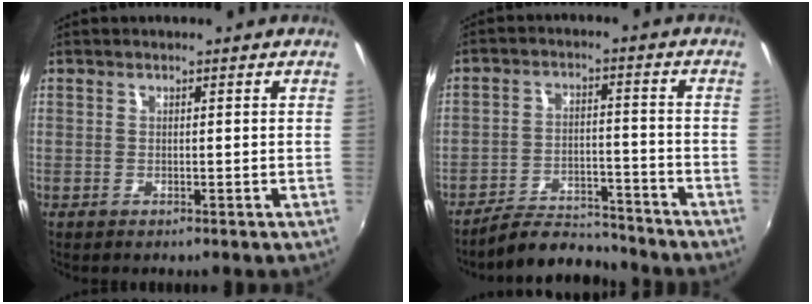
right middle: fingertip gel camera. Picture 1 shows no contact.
{"total": 9.2, "force": [-8.9, 1.9, 1.8], "torque": [-0.052, 0.008, -0.136]}